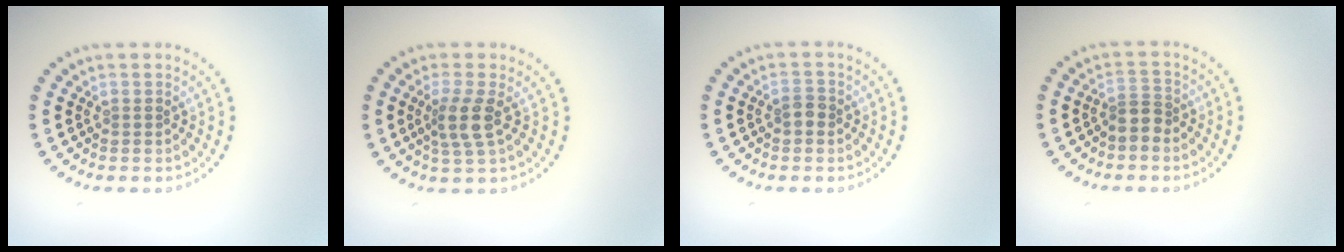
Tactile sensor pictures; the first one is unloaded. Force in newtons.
{"total": 2.8, "press": 2.3, "slide": 1.7}
{"total": 1.3, "press": 1.2, "slide": 0.3}
{"total": 2.1, "press": 1.6, "slide": 1.3}